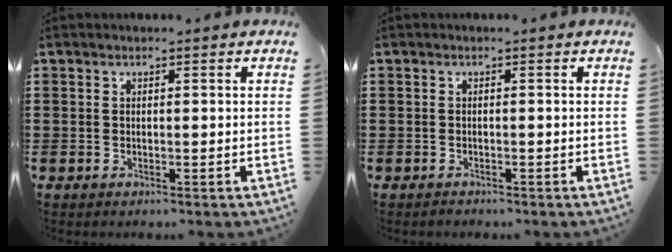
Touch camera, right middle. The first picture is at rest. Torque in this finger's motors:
{"motor_torque": [0.33, -0.27, 0.03, 0.01]}